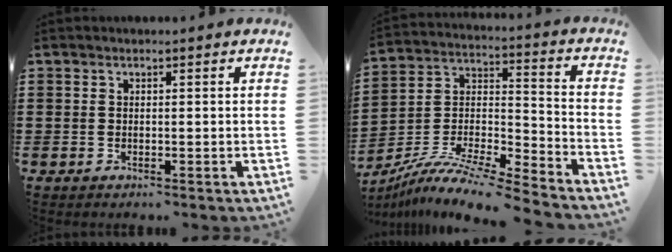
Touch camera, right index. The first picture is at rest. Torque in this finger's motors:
{"motor_torque": [1.08, 1.06, 0.54, 0.14]}